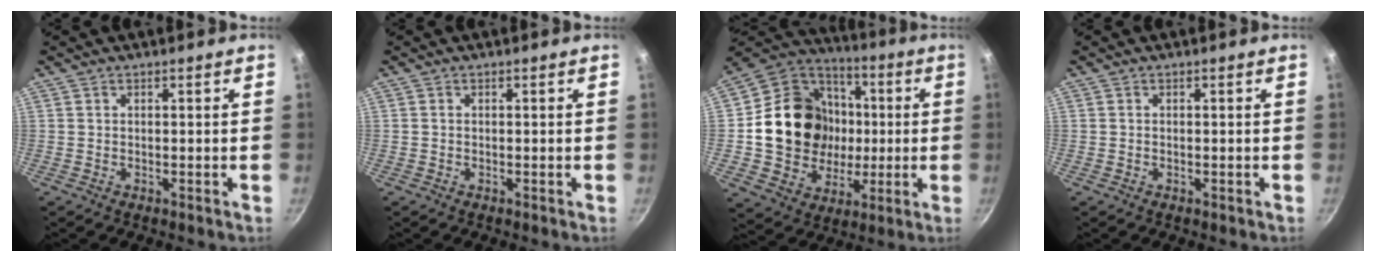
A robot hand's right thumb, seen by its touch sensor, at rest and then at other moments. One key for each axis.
{"total": 0.0}
{"total": 22.5, "fx": 0.4, "fy": 19.2, "fz": 11.6, "tx": -0.178, "ty": 0.025, "tz": 0.013}
{"total": 0.0}